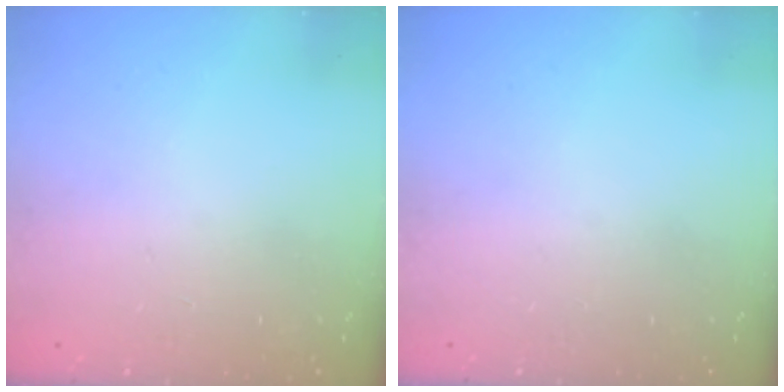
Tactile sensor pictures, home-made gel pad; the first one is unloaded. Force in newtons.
{"total": 0.0}